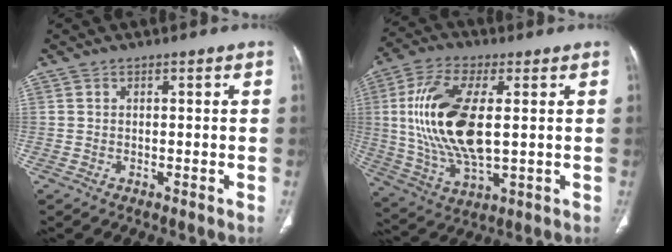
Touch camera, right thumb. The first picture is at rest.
{"total": 18.5, "force": [2.0, 8.2, 16.4], "torque": [-0.339, -0.008, 0.043]}